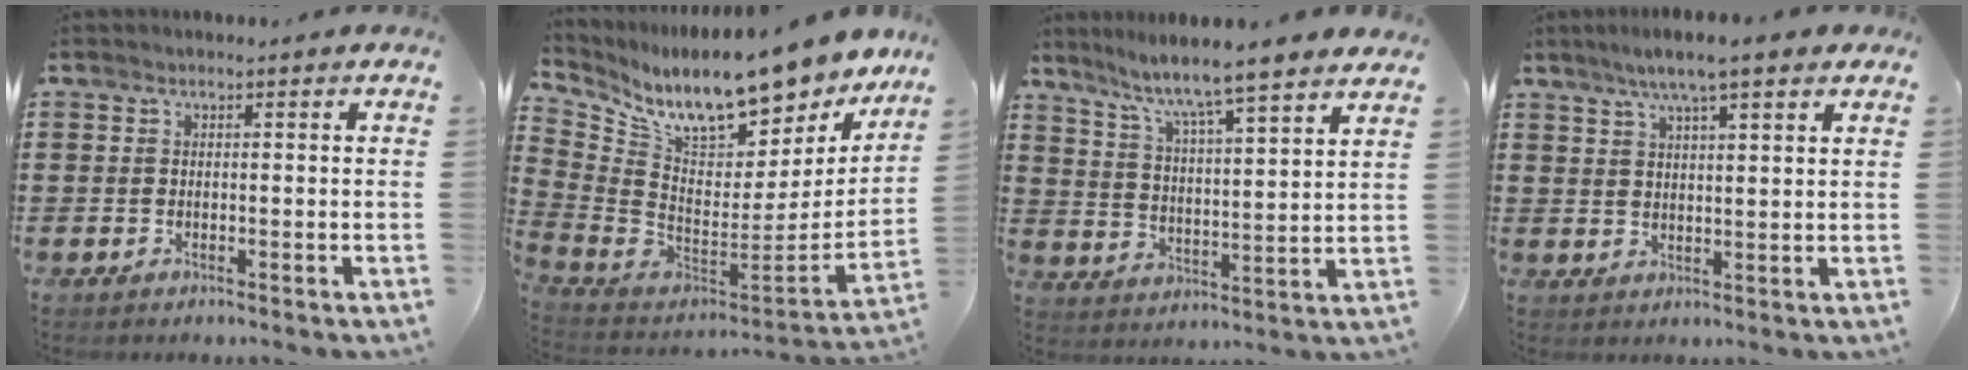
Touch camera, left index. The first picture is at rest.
{"total": 12.4, "force": [10.7, 2.1, 5.9], "torque": [-0.135, -0.092, 0.179]}
{"total": 6.2, "force": [5.5, -0.9, 2.6], "torque": [-0.076, -0.045, 0.085]}
{"total": 5.9, "force": [4.5, 0.5, 3.9], "torque": [-0.085, 0.000, 0.078]}